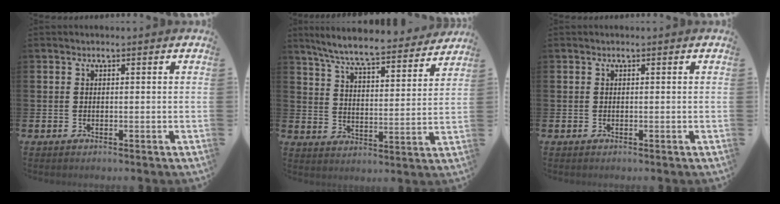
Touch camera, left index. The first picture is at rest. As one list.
[{"total": 7.4, "force": [6.9, 0.5, 2.8], "torque": [-0.087, -0.045, 0.118]}, {"total": 0.0}]